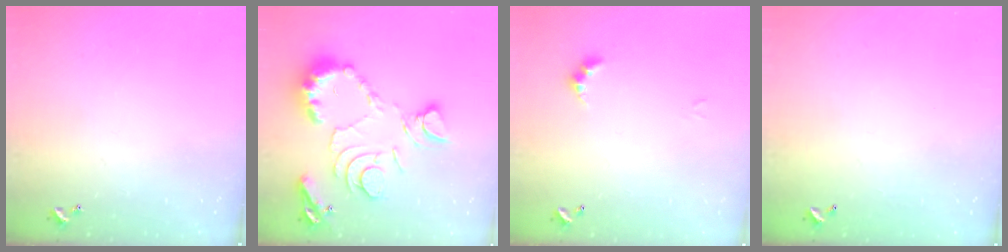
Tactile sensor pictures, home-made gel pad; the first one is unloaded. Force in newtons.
{"total": 15.9, "press": 15.8, "slide": 1.7}
{"total": 2.8, "press": 2.8, "slide": 0.6}
{"total": 2.8, "press": 2.8, "slide": 0.1}